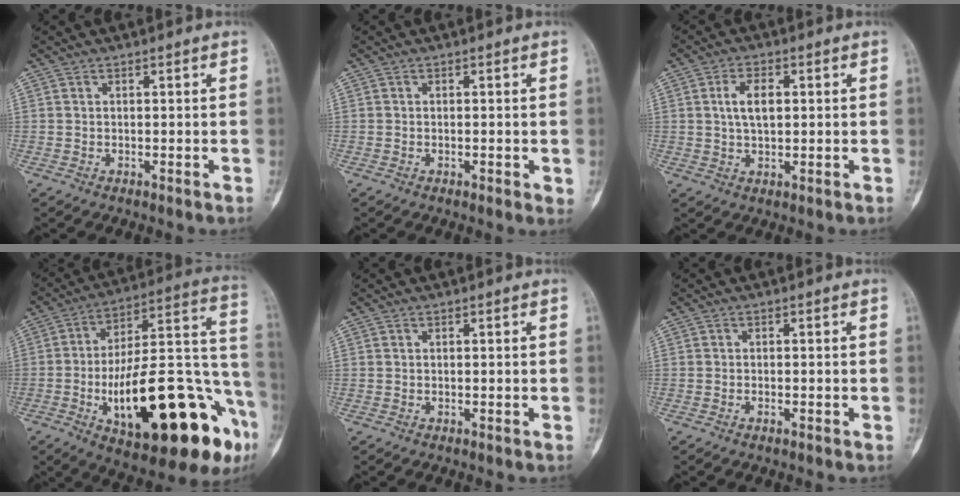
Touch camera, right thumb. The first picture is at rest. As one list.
[{"total": 1.7, "force": [-0.3, 0.7, 1.5], "torque": [-0.022, -0.003, -0.002]}, {"total": 5.4, "force": [1.0, 2.9, 4.5], "torque": [-0.079, 0.001, 0.017]}, {"total": 32.1, "force": [-12.0, 11.2, 27.6], "torque": [-0.365, 0.054, -0.165]}, {"total": 0.0}, {"total": 0.7, "force": [-0.5, 0.2, 0.5], "torque": [-0.012, 0.003, -0.006]}]